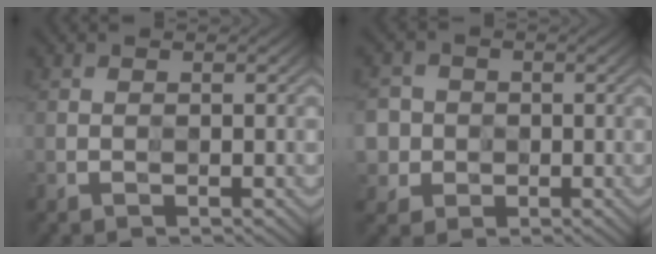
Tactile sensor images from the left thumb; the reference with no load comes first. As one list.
[{"total": 3.5, "force": [-0.3, 3.5, -0.4], "torque": [-0.003, -0.011, -0.017]}]